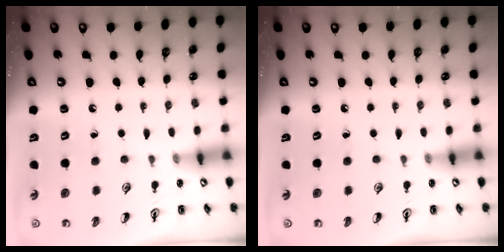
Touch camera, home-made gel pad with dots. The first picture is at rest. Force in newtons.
{"total": 0.0}